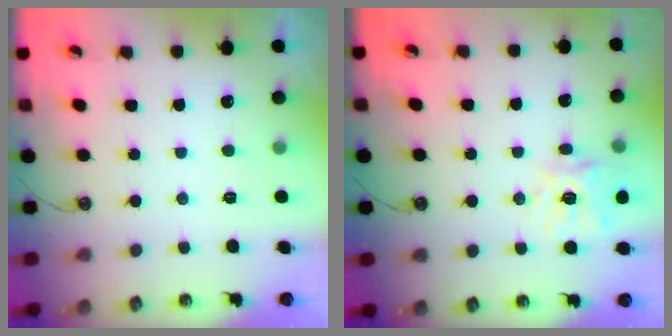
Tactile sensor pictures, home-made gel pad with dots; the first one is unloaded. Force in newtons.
{"total": 13.5, "press": 13.4, "slide": 1.7}